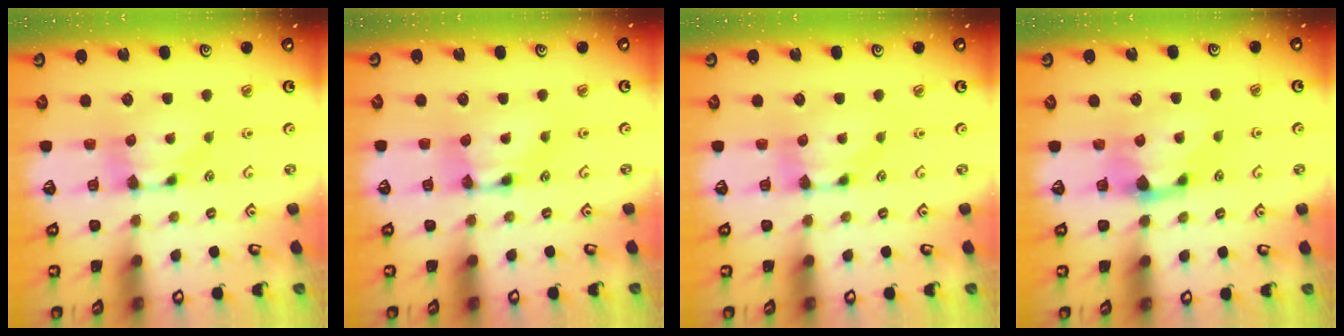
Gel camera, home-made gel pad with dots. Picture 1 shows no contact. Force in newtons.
{"total": 1.6, "press": 1.4, "slide": 0.6}
{"total": 0.0}
{"total": 1.4, "press": 0.6, "slide": 1.2}